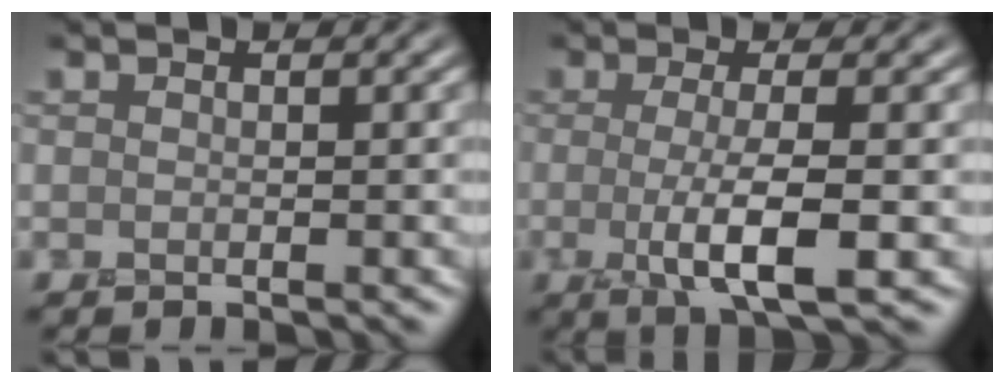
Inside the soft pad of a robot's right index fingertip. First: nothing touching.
{"total": 4.8, "force": [-0.4, 1.3, 4.6], "torque": [-0.087, -0.009, -0.007]}